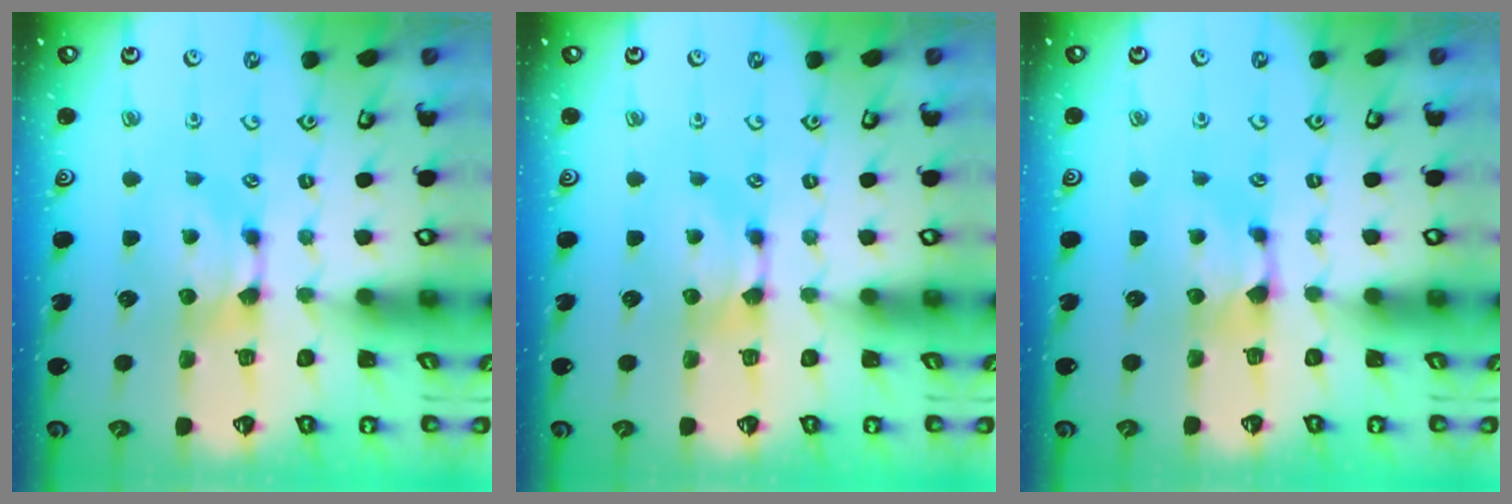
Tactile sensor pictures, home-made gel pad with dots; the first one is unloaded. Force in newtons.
{"total": 0.0}
{"total": 1.0, "press": 0.7, "slide": 0.6}